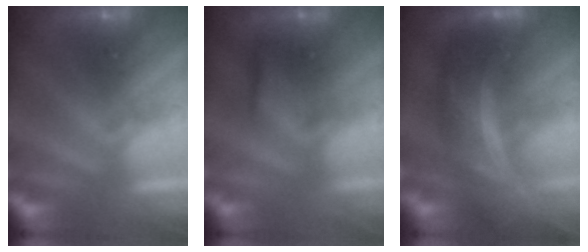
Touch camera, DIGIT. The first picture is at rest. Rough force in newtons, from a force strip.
{"total": 2.4}
{"total": 7.5}